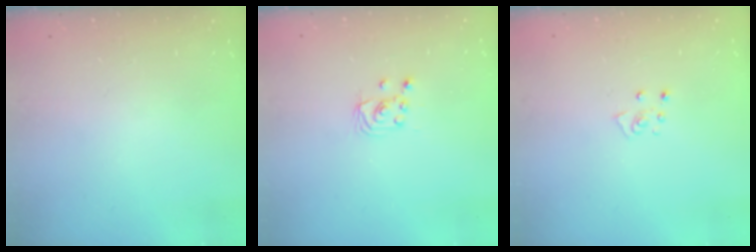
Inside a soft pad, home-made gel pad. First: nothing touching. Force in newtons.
{"total": 2.4, "press": 2.4, "slide": 0.2}
{"total": 4.2, "press": 4.1, "slide": 0.5}